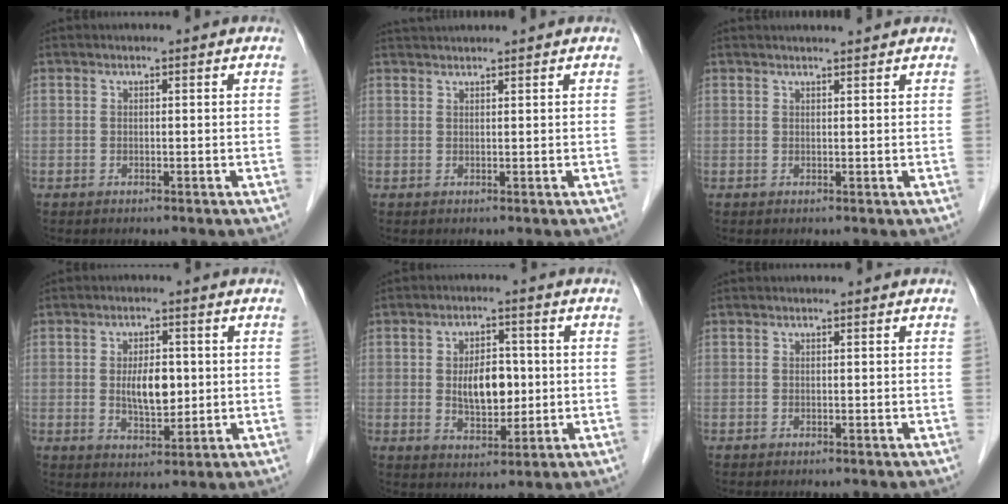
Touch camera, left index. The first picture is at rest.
{"total": 3.1, "force": [2.9, -0.5, 0.9], "torque": [-0.009, 0.029, 0.056]}
{"total": 3.2, "force": [3.0, -0.1, 1.0], "torque": [-0.012, 0.015, 0.039]}
{"total": 5.9, "force": [0.3, 2.6, 5.2], "torque": [-0.094, -0.001, 0.010]}
{"total": 7.0, "force": [0.1, 3.7, 5.9], "torque": [-0.104, 0.004, 0.006]}
{"total": 0.0}